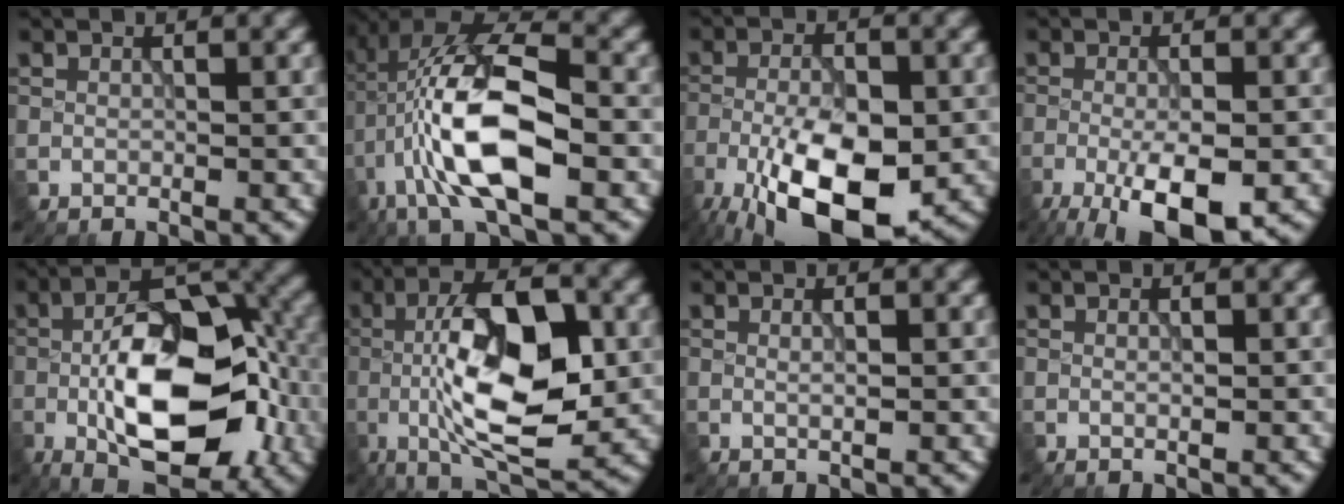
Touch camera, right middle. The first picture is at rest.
{"total": 12.2, "force": [-2.5, 4.8, 10.9], "torque": [-0.210, 0.015, -0.054]}
{"total": 12.0, "force": [-5.8, 4.8, 9.3], "torque": [-0.175, -0.017, -0.102]}
{"total": 8.0, "force": [-4.1, 2.3, 6.5], "torque": [-0.117, -0.011, -0.066]}
{"total": 14.0, "force": [-3.2, 6.8, 11.8], "torque": [-0.189, -0.008, -0.062]}
{"total": 11.7, "force": [-1.2, 4.6, 10.7], "torque": [-0.188, 0.006, -0.024]}
{"total": 0.9, "force": [0.0, 0.1, 0.9], "torque": [-0.016, 0.000, 0.000]}
{"total": 0.6, "force": [-0.1, 0.1, 0.6], "torque": [-0.012, -0.001, 0.000]}